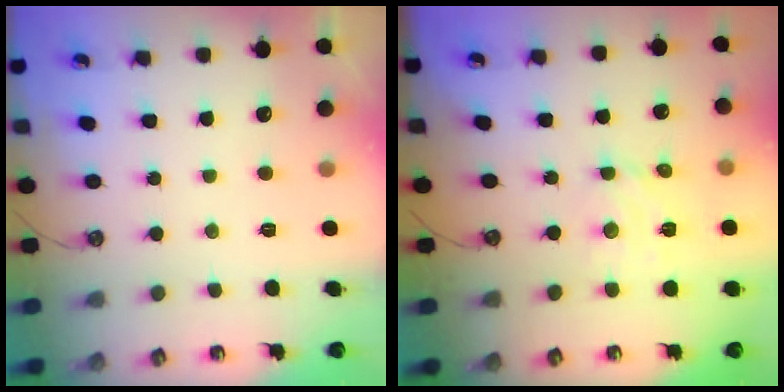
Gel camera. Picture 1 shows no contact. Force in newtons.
{"total": 5.1, "press": 5.0, "slide": 1.0}